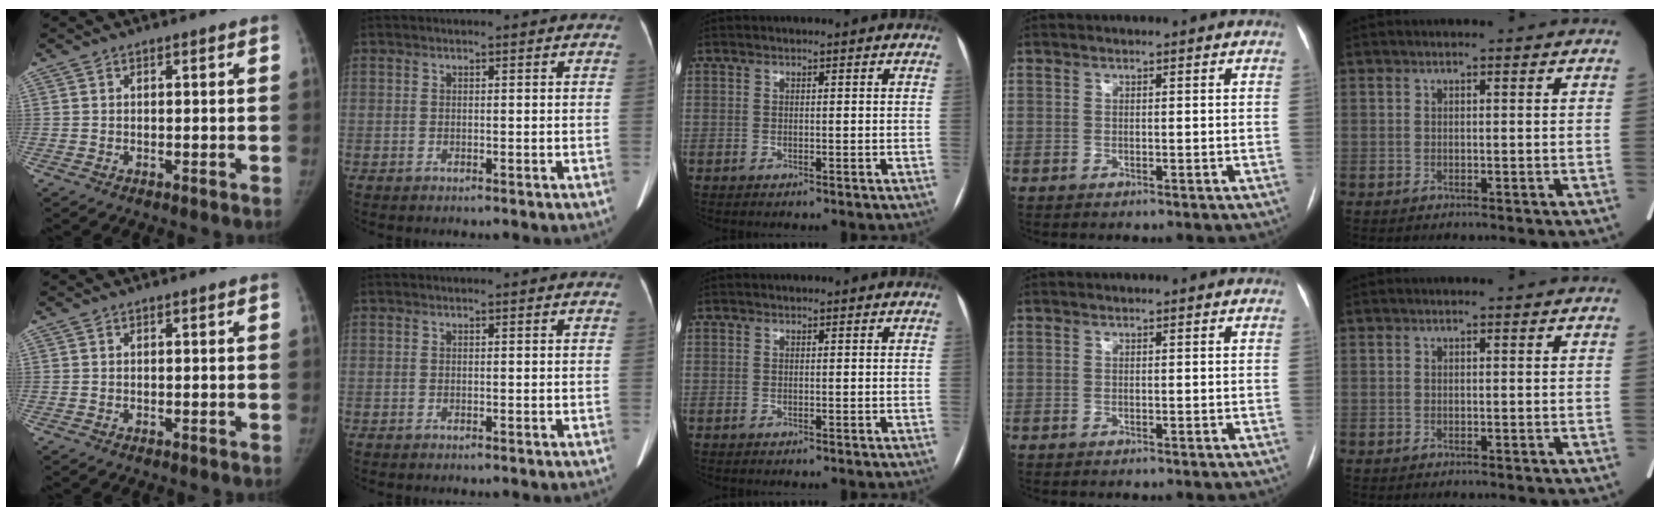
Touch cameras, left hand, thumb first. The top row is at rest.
{}